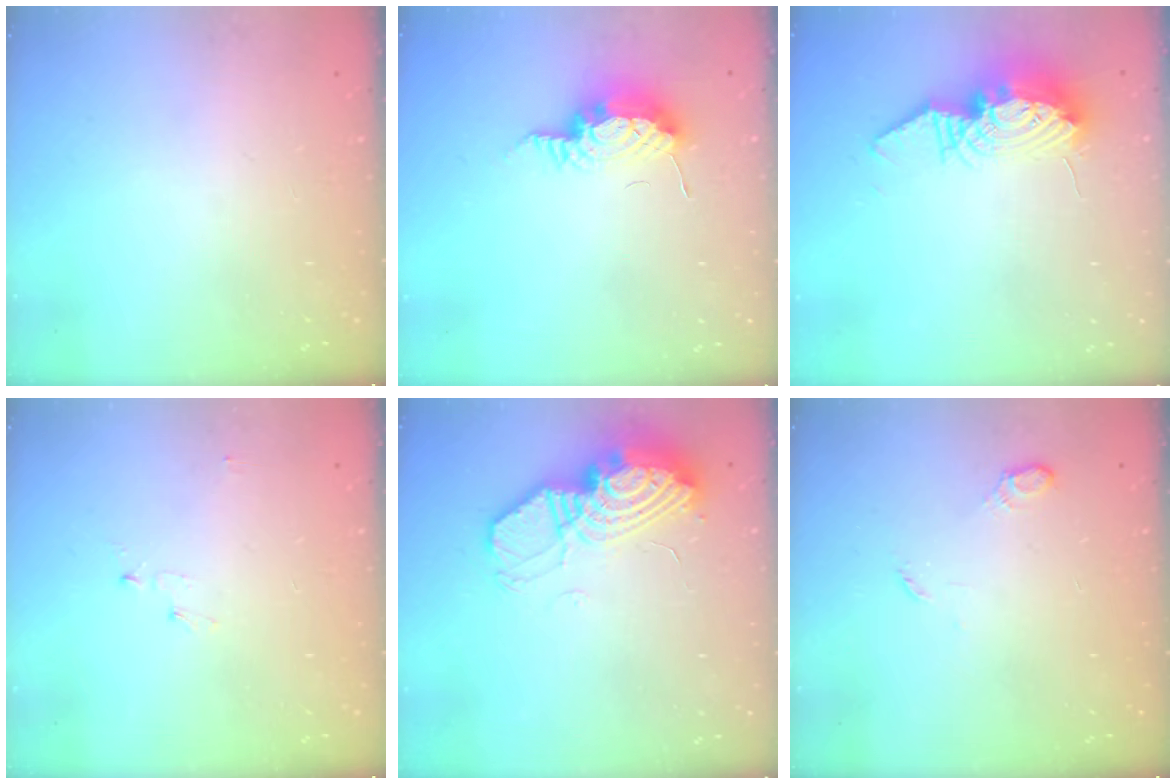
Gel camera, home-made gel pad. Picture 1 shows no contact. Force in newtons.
{"total": 16.0, "press": 11.4, "slide": 11.2}
{"total": 12.1, "press": 12.1, "slide": 1.3}
{"total": 2.8, "press": 2.8, "slide": 0.3}
{"total": 18.1, "press": 16.9, "slide": 6.5}
{"total": 4.8, "press": 4.7, "slide": 0.7}